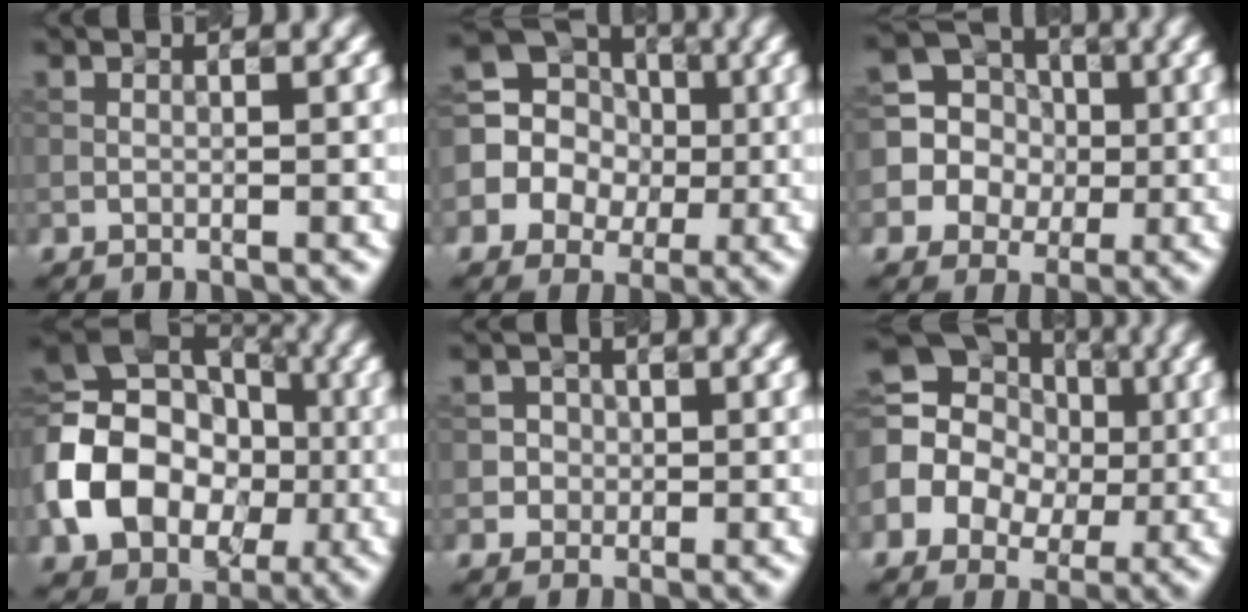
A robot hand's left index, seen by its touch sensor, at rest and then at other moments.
{"total": 10.2, "force": [0.3, 9.2, 4.4], "torque": [-0.097, 0.039, -0.022]}
{"total": 9.7, "force": [0.8, 9.1, 3.2], "torque": [-0.097, 0.034, -0.004]}
{"total": 12.5, "force": [-2.4, 9.5, 7.7], "torque": [-0.159, 0.001, -0.059]}
{"total": 2.2, "force": [0.1, 2.1, 0.4], "torque": [0.009, 0.004, 0.002]}
{"total": 11.9, "force": [0.5, 10.1, 6.3], "torque": [-0.116, 0.029, -0.028]}